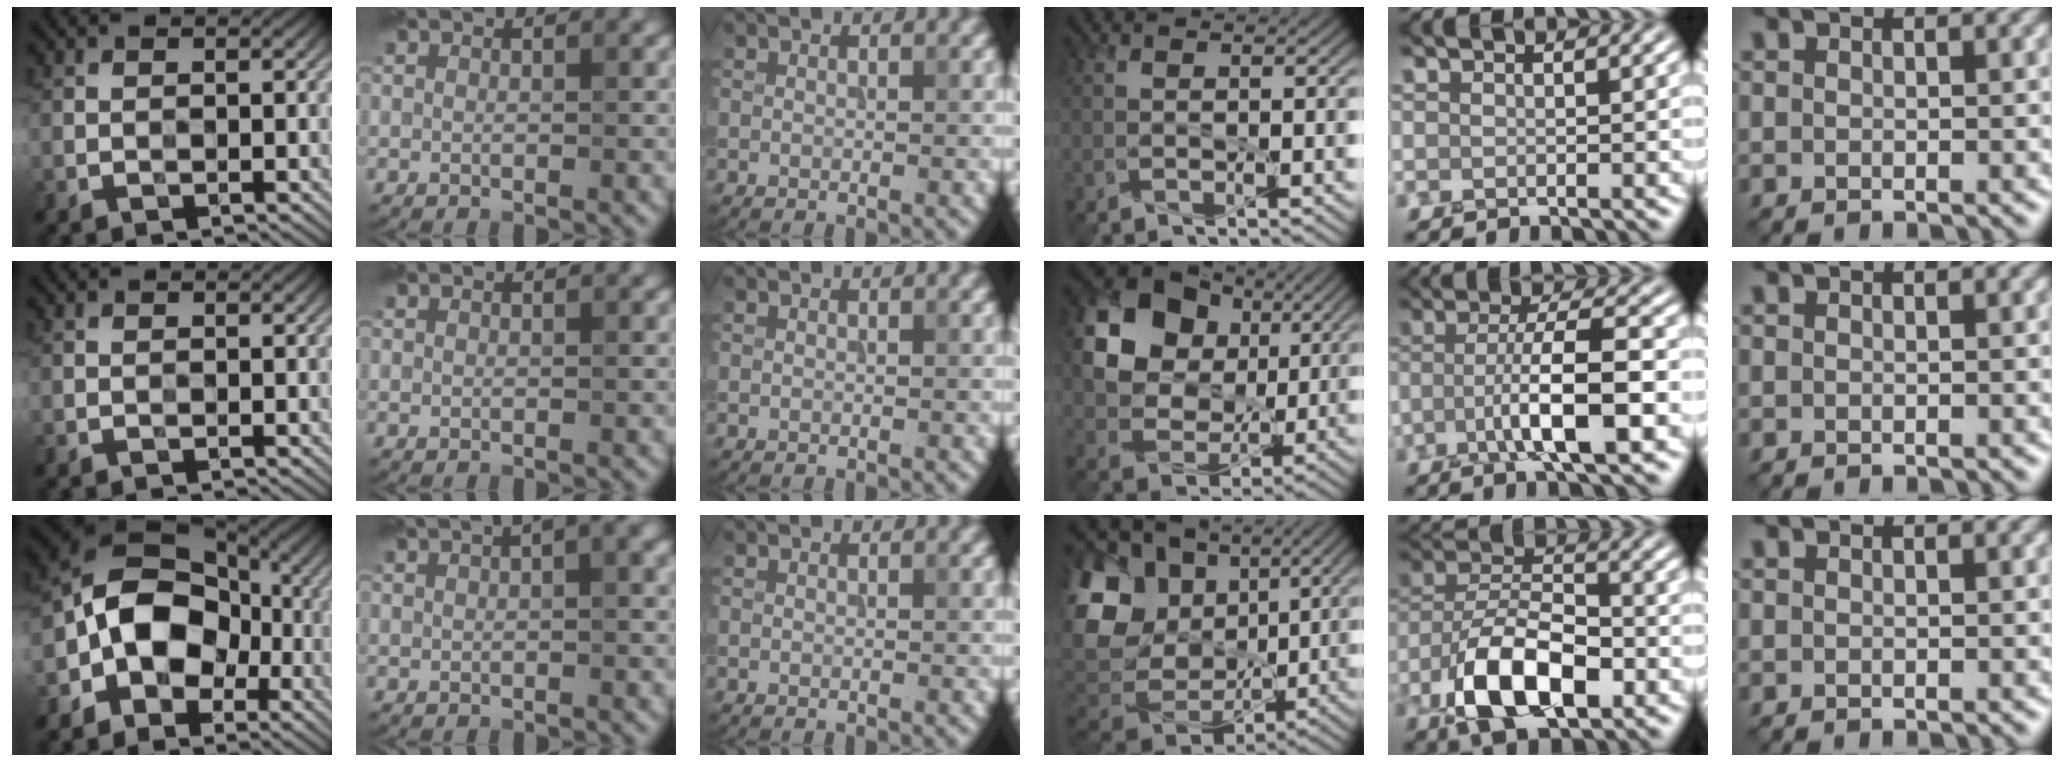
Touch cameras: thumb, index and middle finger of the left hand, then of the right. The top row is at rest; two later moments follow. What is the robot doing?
{"motion": "peel", "object": "bandage"}